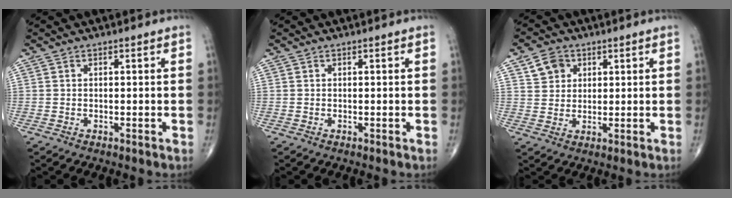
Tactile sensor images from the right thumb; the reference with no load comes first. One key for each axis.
{"total": 0.0}
{"total": 5.1, "fx": 2.3, "fy": 4.2, "fz": 1.7, "tx": -0.010, "ty": -0.008, "tz": 0.041}